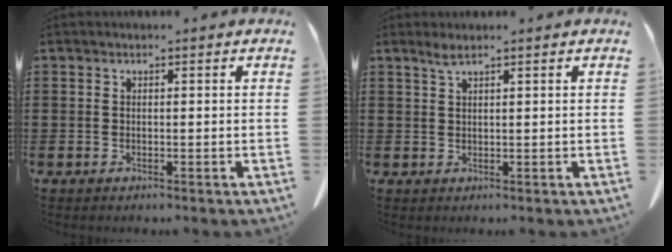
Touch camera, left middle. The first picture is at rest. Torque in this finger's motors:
{"motor_torque": [0.29, -0.05, 0.01, 0.02]}